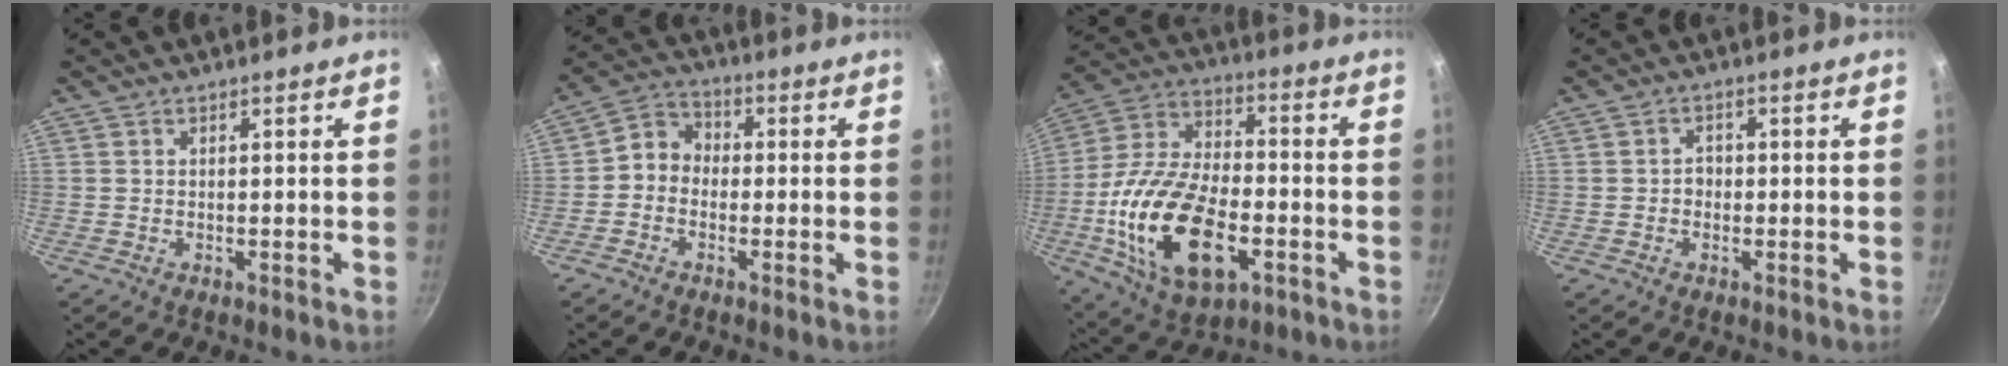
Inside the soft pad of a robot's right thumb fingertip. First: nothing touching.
{"total": 5.7, "force": [-1.2, 4.8, 2.8], "torque": [-0.025, 0.025, -0.041]}
{"total": 23.4, "force": [-6.2, 13.0, 18.5], "torque": [-0.346, 0.024, -0.109]}
{"total": 1.7, "force": [-0.4, 1.5, 0.8], "torque": [-0.006, 0.008, -0.009]}